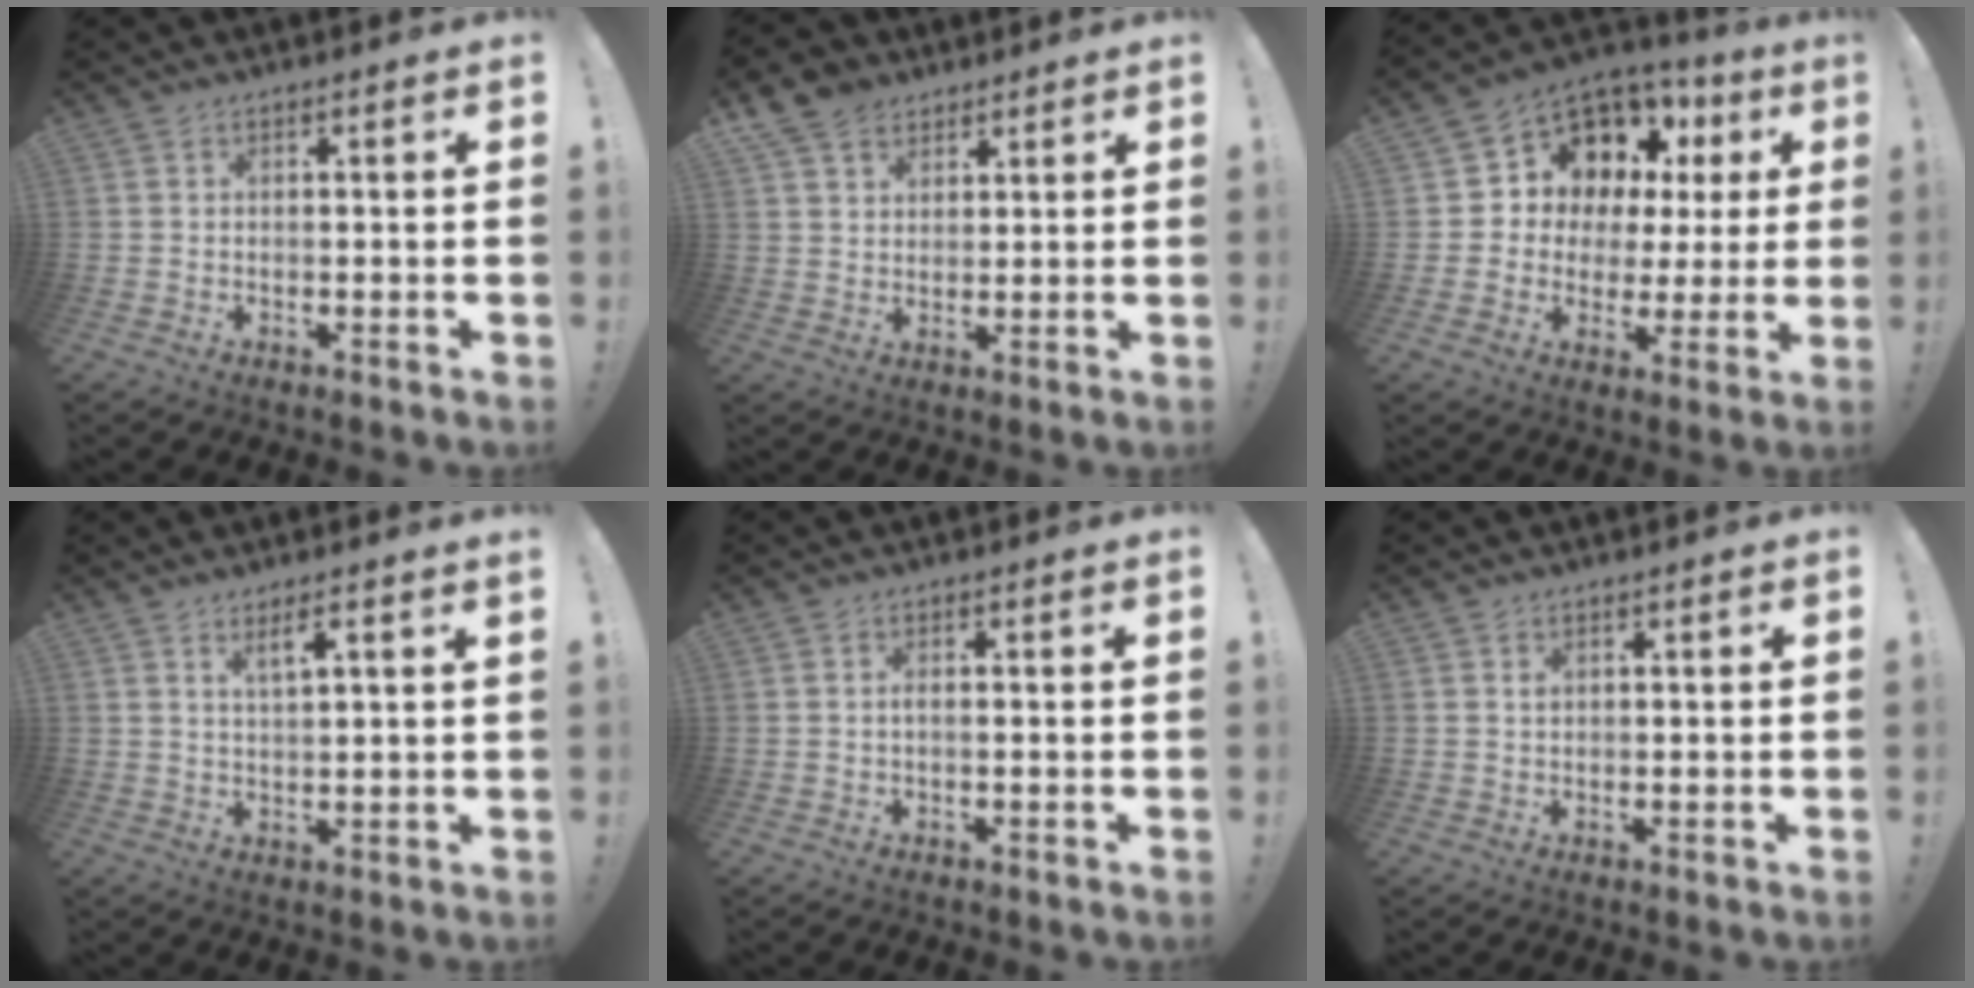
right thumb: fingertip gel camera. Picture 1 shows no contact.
{"total": 7.8, "force": [5.1, 5.4, 2.1], "torque": [-0.029, -0.028, 0.101]}
{"total": 9.2, "force": [4.6, 7.4, 3.0], "torque": [-0.059, -0.048, 0.097]}
{"total": 3.9, "force": [2.3, 0.2, 3.1], "torque": [-0.047, -0.011, 0.035]}
{"total": 1.1, "force": [-0.5, 0.0, 1.0], "torque": [-0.019, -0.001, -0.009]}
{"total": 0.6, "force": [0.3, 0.5, 0.2], "torque": [0.002, -0.002, 0.005]}